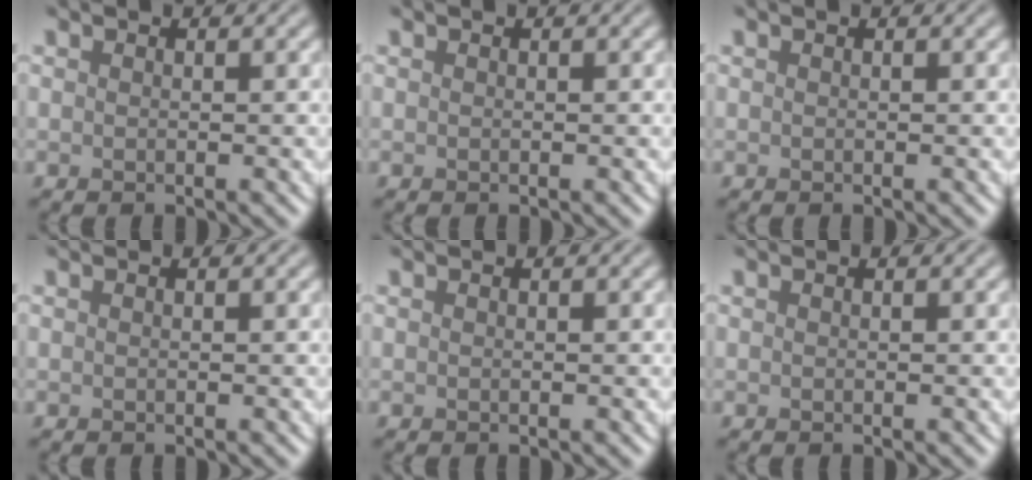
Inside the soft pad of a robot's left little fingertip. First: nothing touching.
{"total": 0.0}
{"total": 0.0}
{"total": 0.0}
{"total": 0.0}
{"total": 0.0}